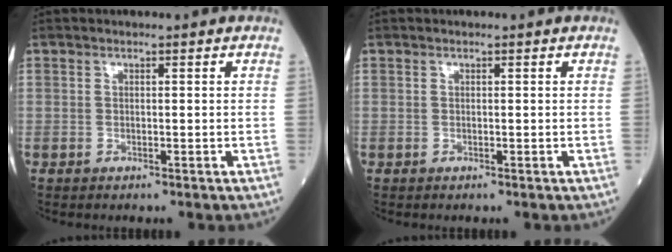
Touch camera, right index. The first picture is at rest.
{"total": 0.0}